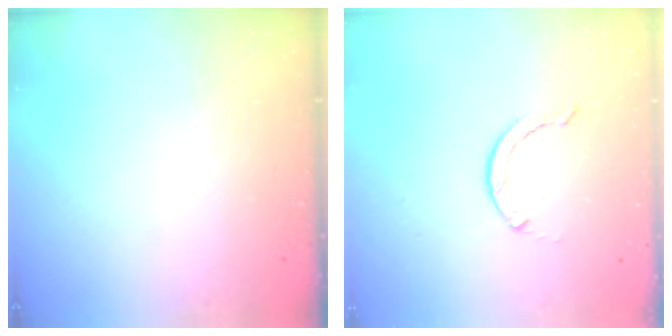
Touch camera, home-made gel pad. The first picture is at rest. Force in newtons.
{"total": 2.6, "press": 2.6, "slide": 0.1}